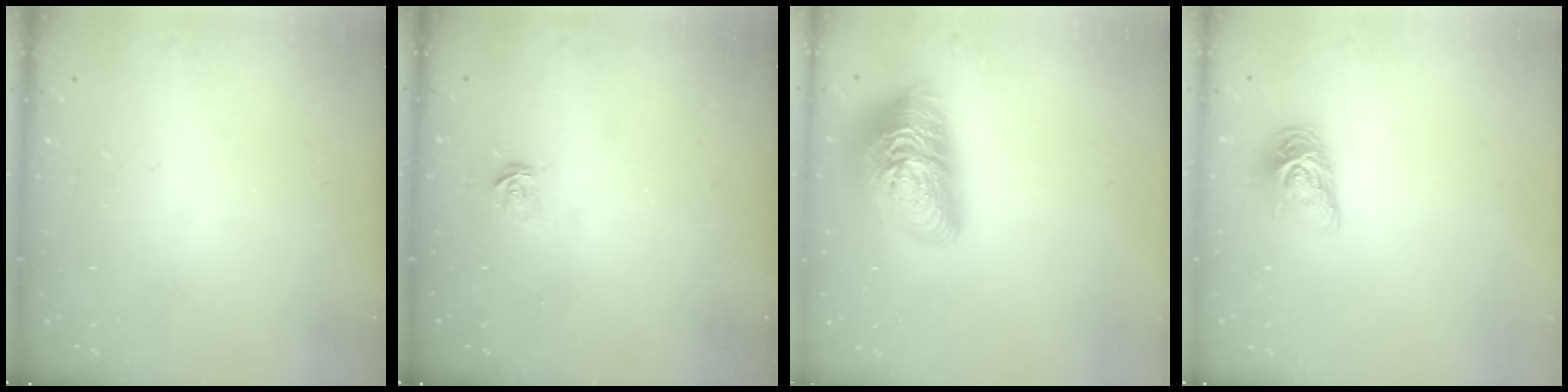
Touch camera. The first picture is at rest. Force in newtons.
{"total": 2.3, "press": 2.3, "slide": 0.2}
{"total": 23.6, "press": 23.6, "slide": 0.9}
{"total": 8.6, "press": 8.6, "slide": 0.6}